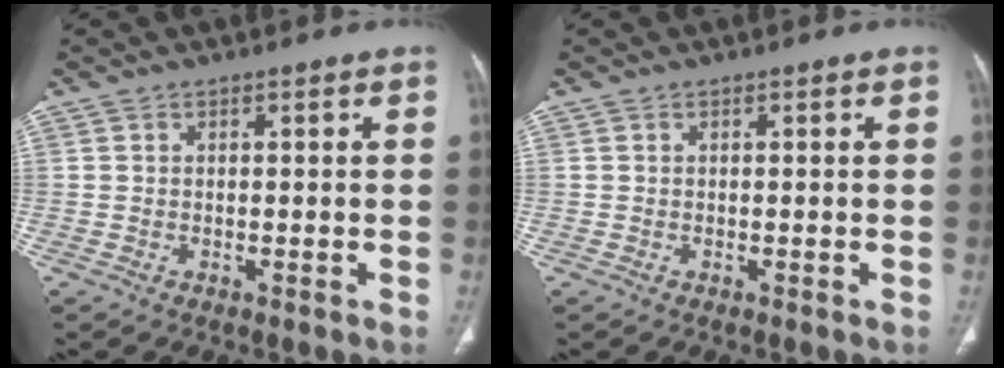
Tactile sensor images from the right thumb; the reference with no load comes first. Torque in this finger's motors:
{"motor_torque": [0.32, 0.32, 0.13, -0.08, 0.09]}